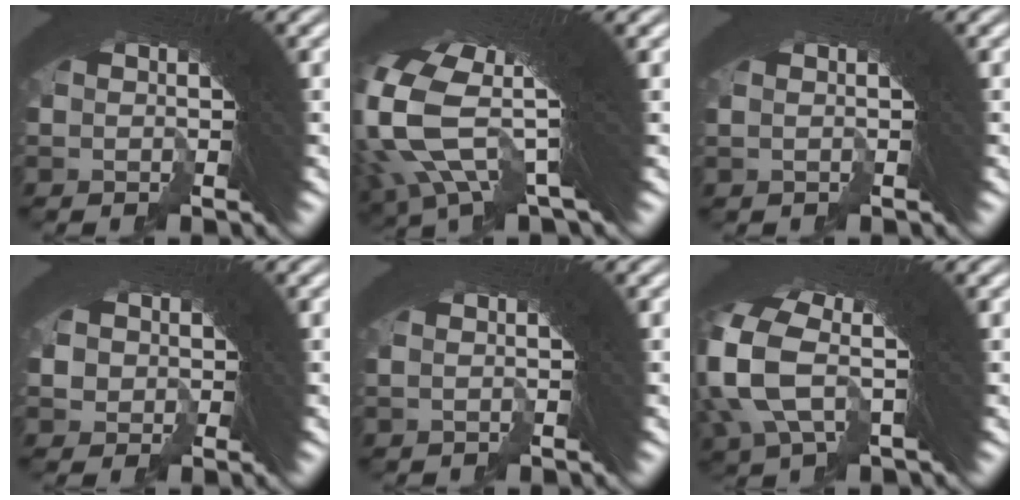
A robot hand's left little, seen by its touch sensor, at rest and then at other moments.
{"total": 10.5, "force": [2.0, 4.5, 9.3], "torque": [-0.195, -0.004, 0.033]}
{"total": 0.0}
{"total": 2.6, "force": [-0.5, 2.4, 0.7], "torque": [-0.008, 0.003, -0.012]}
{"total": 0.0}
{"total": 6.2, "force": [0.8, 3.4, 5.1], "torque": [-0.142, -0.017, 0.018]}